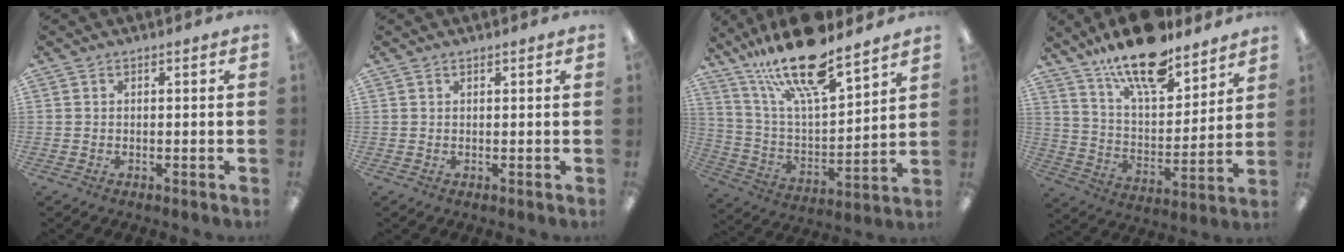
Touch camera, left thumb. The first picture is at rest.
{"total": 0.5, "force": [0.5, 0.1, 0.0], "torque": [-0.001, 0.000, 0.010]}
{"total": 20.1, "force": [15.7, 5.1, 11.4], "torque": [-0.215, -0.098, 0.271]}
{"total": 17.2, "force": [14.2, 5.1, 8.2], "torque": [-0.146, -0.092, 0.246]}